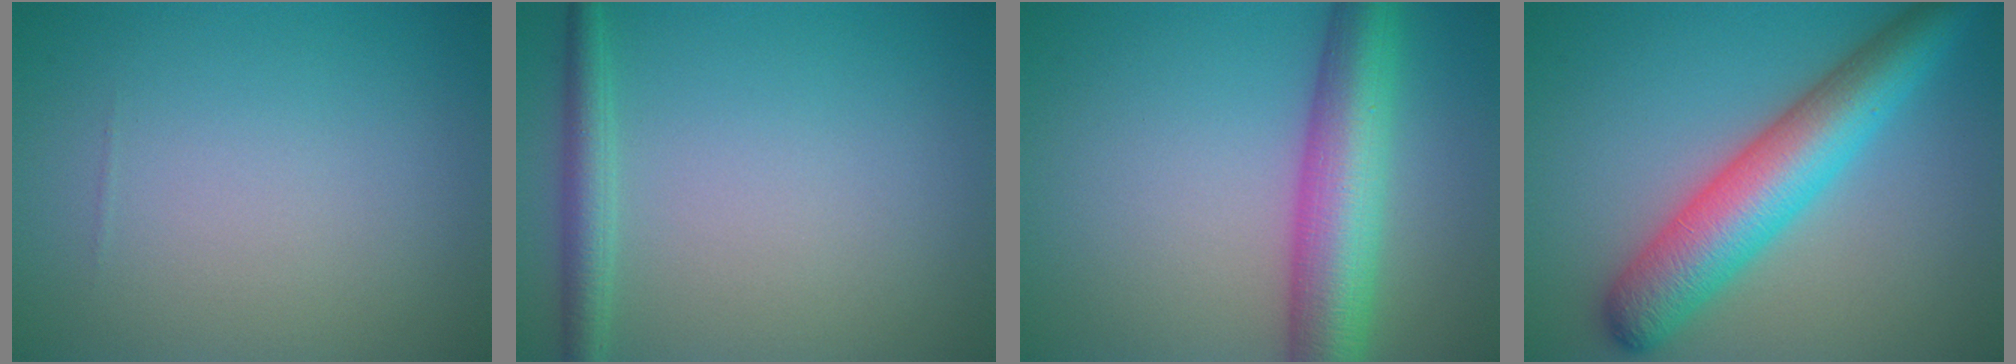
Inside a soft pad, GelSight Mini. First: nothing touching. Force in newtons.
{"total": 2.3, "press": 2.3, "slide": 0.1}
{"total": 8.0, "press": 8.0, "slide": 0.3}
{"total": 7.9, "press": 7.9, "slide": 0.2}